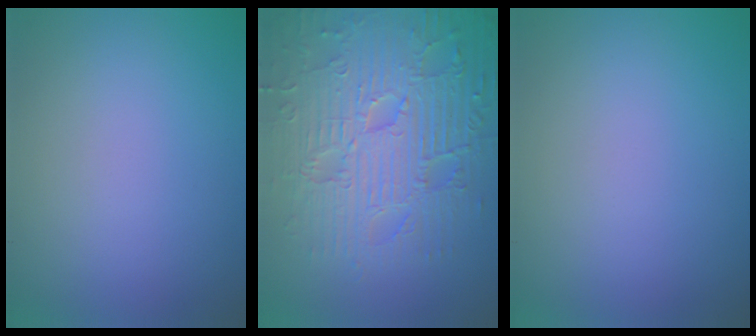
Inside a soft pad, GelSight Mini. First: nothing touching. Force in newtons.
{"total": 9.6, "press": 7.0, "slide": 6.6}
{"total": 0.0}